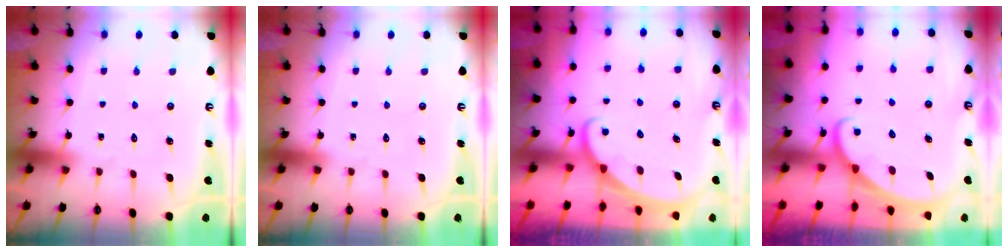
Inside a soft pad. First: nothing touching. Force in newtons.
{"total": 0.0}
{"total": 1.9, "press": 1.9, "slide": 0.0}
{"total": 1.9, "press": 1.9, "slide": 0.0}